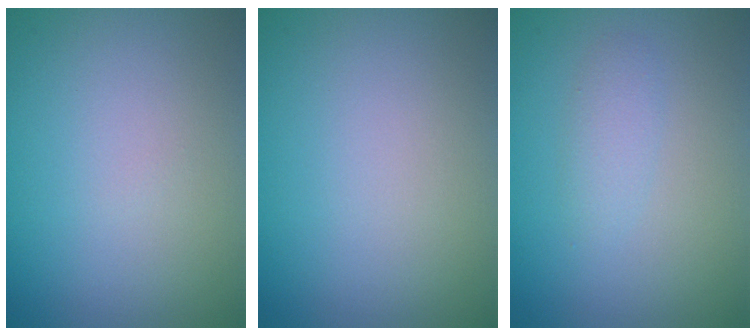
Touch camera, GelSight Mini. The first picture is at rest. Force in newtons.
{"total": 0.0}
{"total": 1.3, "press": 1.3, "slide": 0.0}